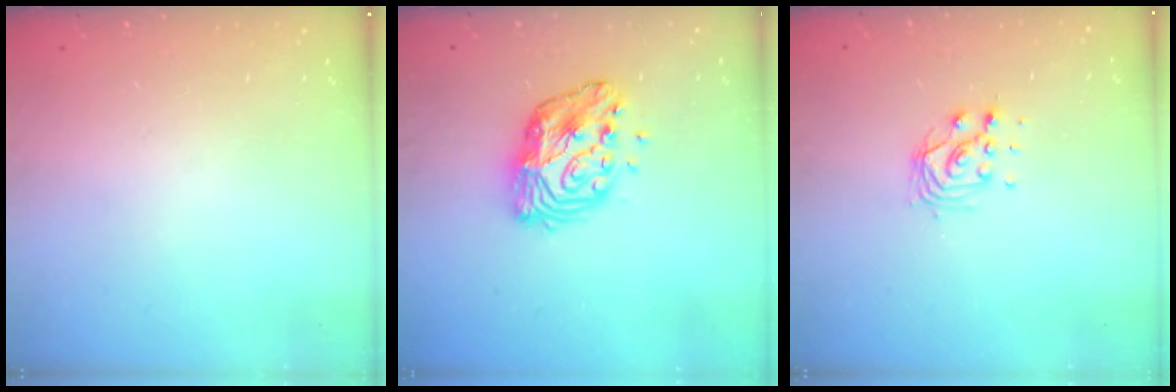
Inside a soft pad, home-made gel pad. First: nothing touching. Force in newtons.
{"total": 12.7, "press": 12.6, "slide": 1.0}
{"total": 7.4, "press": 7.4, "slide": 0.8}